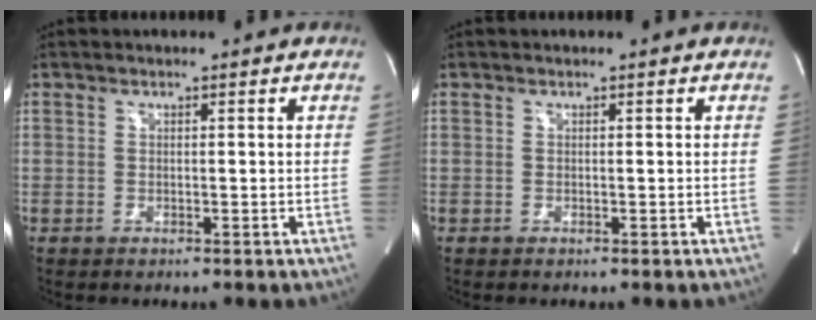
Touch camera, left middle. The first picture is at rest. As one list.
[{"total": 0.0}]